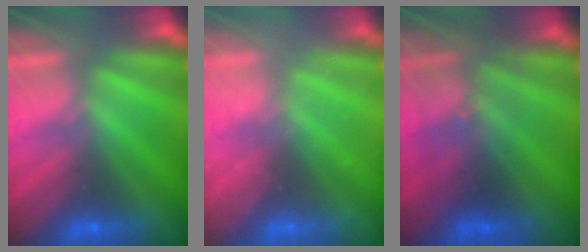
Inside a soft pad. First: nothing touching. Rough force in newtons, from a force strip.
{"total": 2.3}
{"total": 3.0}